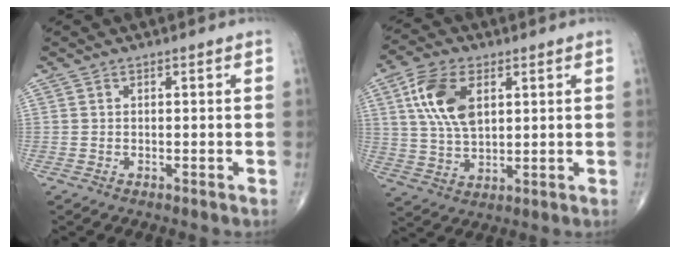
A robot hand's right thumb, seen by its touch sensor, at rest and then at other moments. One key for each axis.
{"total": 11.6, "fx": 3.7, "fy": 6.4, "fz": 9.0, "tx": -0.172, "ty": -0.005, "tz": 0.073}